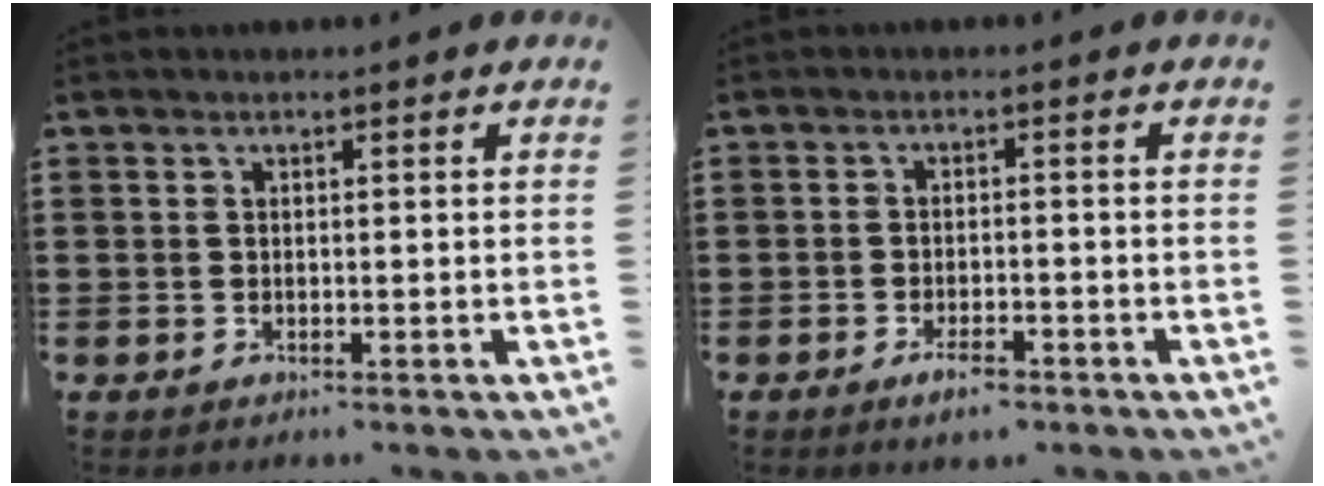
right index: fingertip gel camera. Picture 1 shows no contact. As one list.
[{"total": 2.9, "force": [-2.1, 0.9, 1.9], "torque": [-0.032, 0.006, -0.039]}]